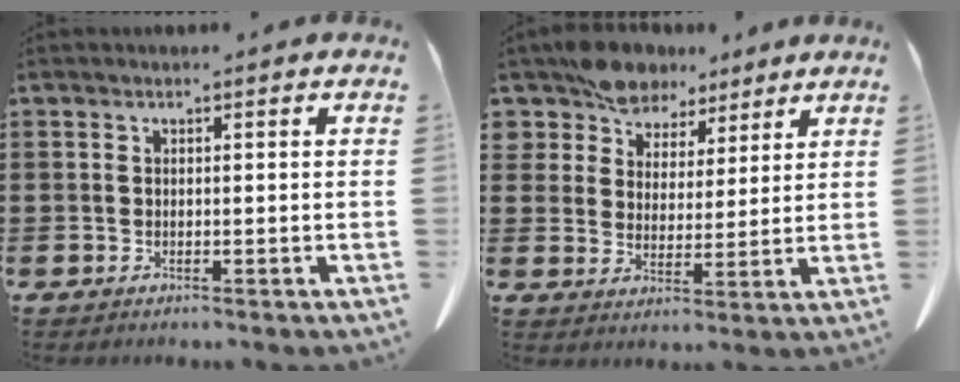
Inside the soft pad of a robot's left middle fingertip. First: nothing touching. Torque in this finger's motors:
{"motor_torque": [1.20, 0.94, 0.15, 0.04]}